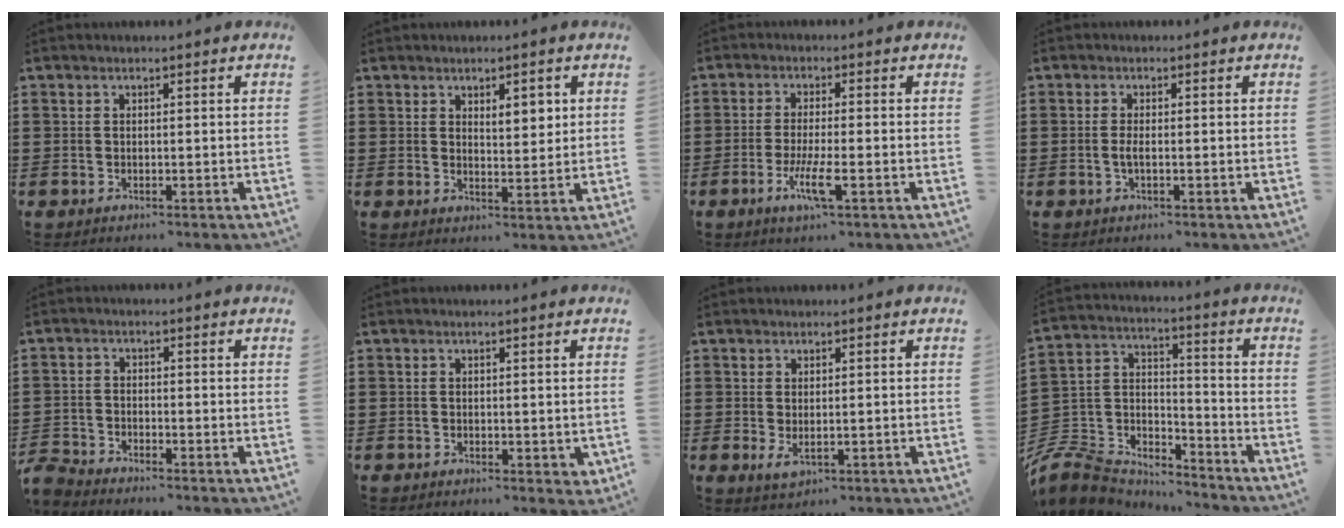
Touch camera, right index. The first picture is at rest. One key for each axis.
{"total": 3.4, "fx": 1.9, "fy": 1.5, "fz": 2.4, "tx": -0.034, "ty": 0.003, "tz": 0.029}
{"total": 5.5, "fx": -2.3, "fy": 0.6, "fz": 5.0, "tx": -0.102, "ty": -0.017, "tz": -0.044}
{"total": 1.6, "fx": -0.5, "fy": 0.1, "fz": 1.6, "tx": -0.038, "ty": -0.006, "tz": -0.011}
{"total": 2.5, "fx": -2.5, "fy": 0.1, "fz": -0.1, "tx": -0.011, "ty": -0.002, "tz": -0.056}
{"total": 0.7, "fx": 0.4, "fy": 0.6, "fz": 0.2, "tx": -0.005, "ty": 0.005, "tz": 0.007}
{"total": 1.9, "fx": 0.3, "fy": 0.7, "fz": 1.7, "tx": -0.033, "ty": -0.001, "tz": 0.007}
{"total": 8.5, "fx": -7.8, "fy": 3.0, "fz": 1.7, "tx": -0.063, "ty": 0.004, "tz": -0.158}